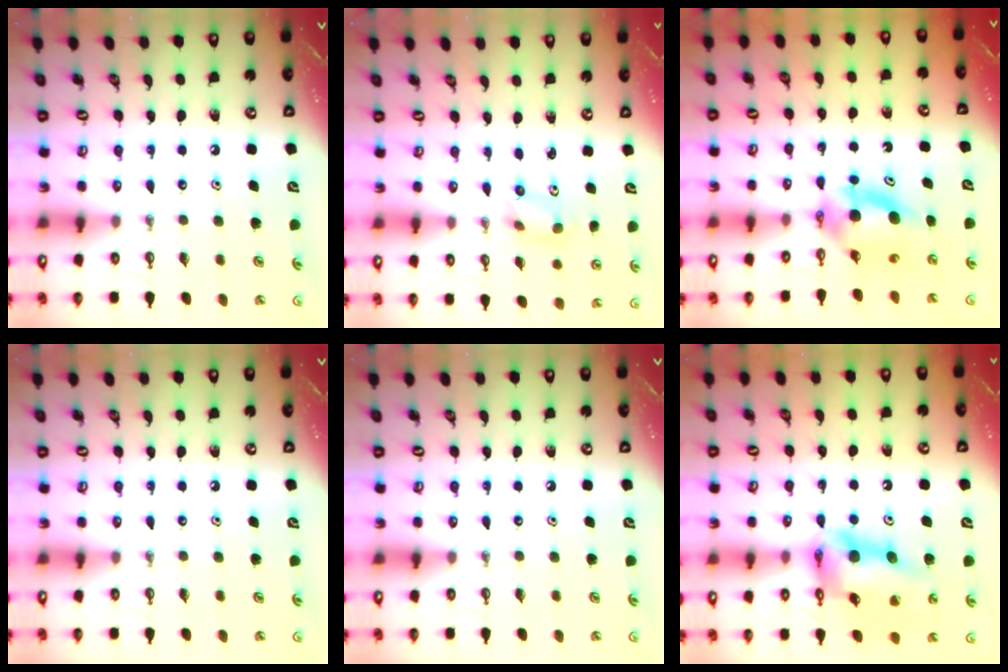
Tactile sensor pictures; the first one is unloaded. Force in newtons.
{"total": 2.3, "press": 2.2, "slide": 0.8}
{"total": 5.6, "press": 5.4, "slide": 1.2}
{"total": 0.0}
{"total": 0.0}
{"total": 16.9, "press": 16.9, "slide": 1.4}